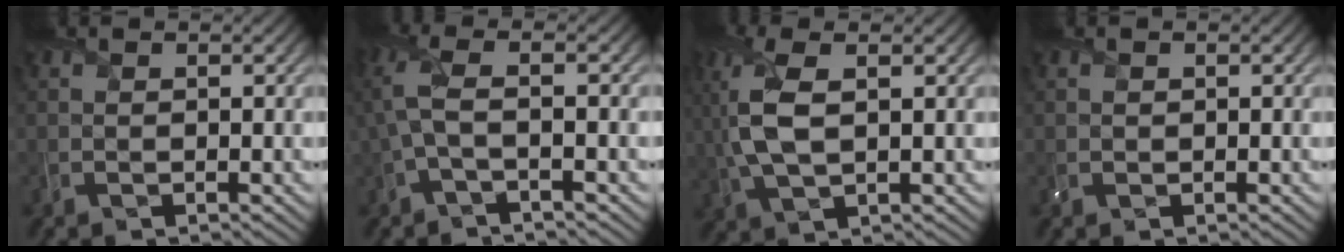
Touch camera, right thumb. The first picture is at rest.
{"total": 4.5, "force": [-0.2, 1.1, 4.3], "torque": [-0.109, 0.004, -0.011]}
{"total": 7.9, "force": [0.8, 3.4, 7.1], "torque": [-0.186, 0.003, 0.016]}
{"total": 0.0}